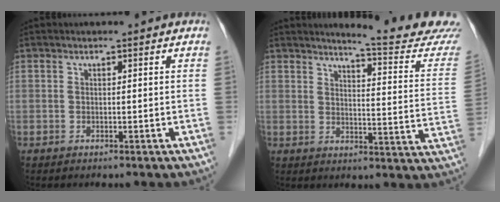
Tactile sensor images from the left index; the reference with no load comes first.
{"total": 15.0, "force": [14.5, -1.6, 3.8], "torque": [-0.053, -0.104, 0.162]}